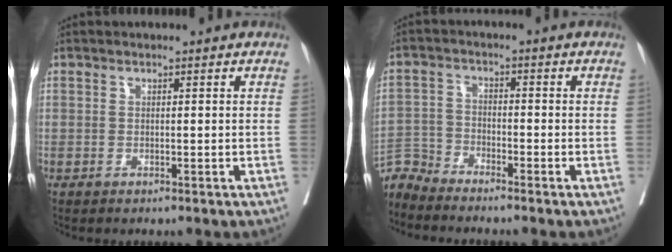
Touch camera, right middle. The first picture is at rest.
{"total": 4.6, "force": [-4.5, -0.3, -0.9], "torque": [0.017, -0.007, -0.091]}